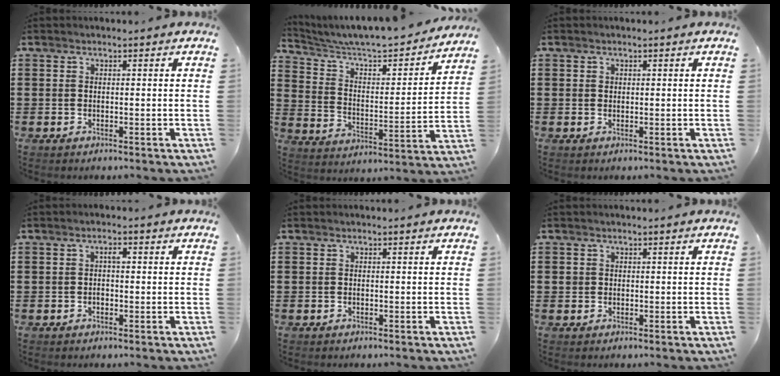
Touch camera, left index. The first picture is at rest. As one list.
[{"total": 5.3, "force": [4.9, 1.0, 1.6], "torque": [-0.061, -0.047, 0.076]}, {"total": 0.6, "force": [0.4, 0.4, 0.2], "torque": [-0.005, 0.002, 0.009]}, {"total": 1.5, "force": [0.2, 0.6, 1.3], "torque": [-0.028, 0.004, 0.001]}, {"total": 0.0}, {"total": 0.9, "force": [0.3, 0.8, 0.2], "torque": [-0.007, 0.005, 0.005]}]